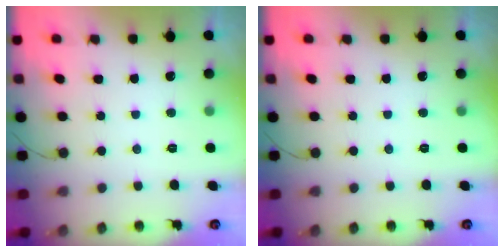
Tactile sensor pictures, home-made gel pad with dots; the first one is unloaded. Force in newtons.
{"total": 0.0}